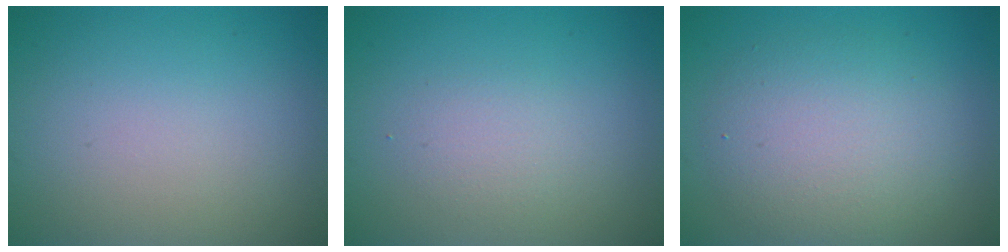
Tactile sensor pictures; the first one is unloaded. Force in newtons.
{"total": 1.6, "press": 1.6, "slide": 0.1}
{"total": 5.2, "press": 5.2, "slide": 0.3}